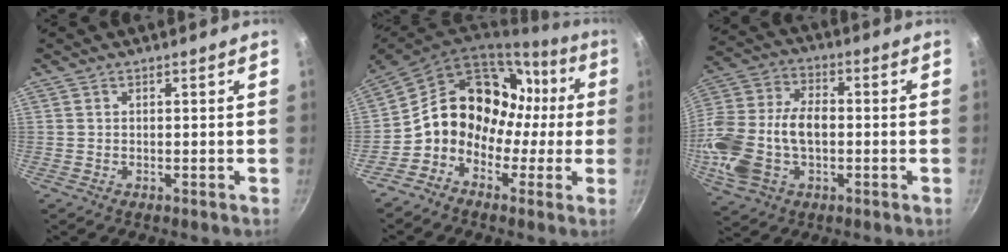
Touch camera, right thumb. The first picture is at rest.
{"total": 17.5, "force": [-0.8, 14.4, 9.8], "torque": [-0.110, 0.063, -0.024]}
{"total": 17.8, "force": [-2.4, 11.4, 13.4], "torque": [-0.270, 0.032, -0.045]}